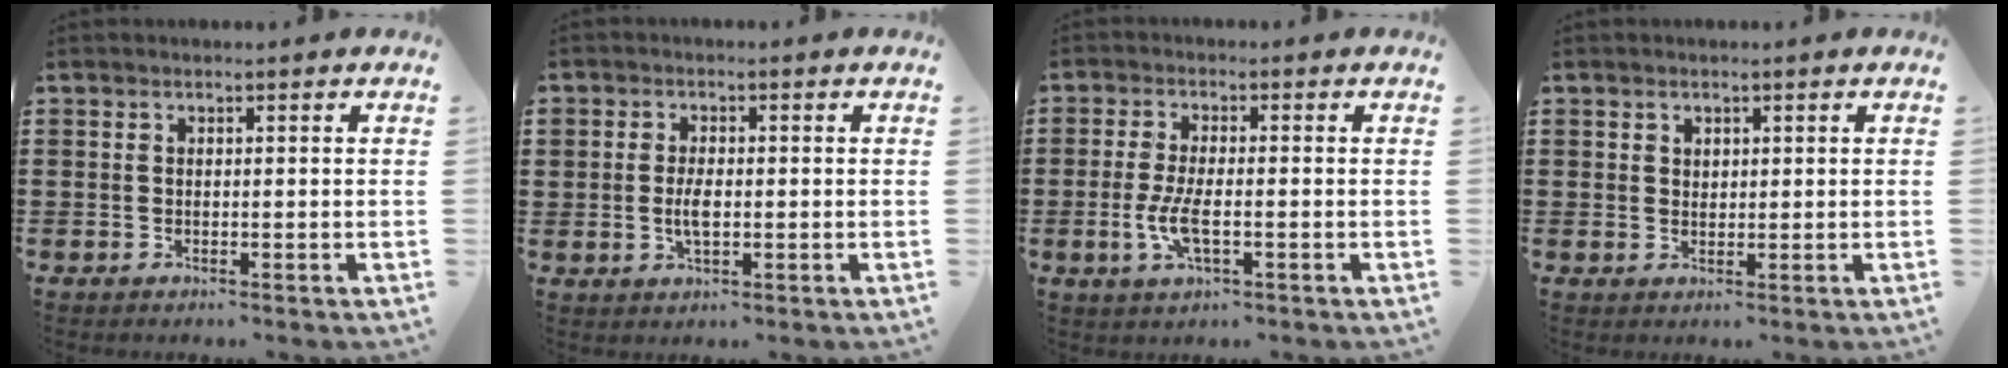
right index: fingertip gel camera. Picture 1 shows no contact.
{"total": 2.7, "force": [-0.3, 1.5, 2.2], "torque": [-0.044, -0.001, -0.003]}
{"total": 5.0, "force": [-1.3, 1.6, 4.5], "torque": [-0.103, -0.005, -0.032]}
{"total": 1.3, "force": [0.9, 0.9, 0.1], "torque": [-0.003, 0.004, 0.018]}